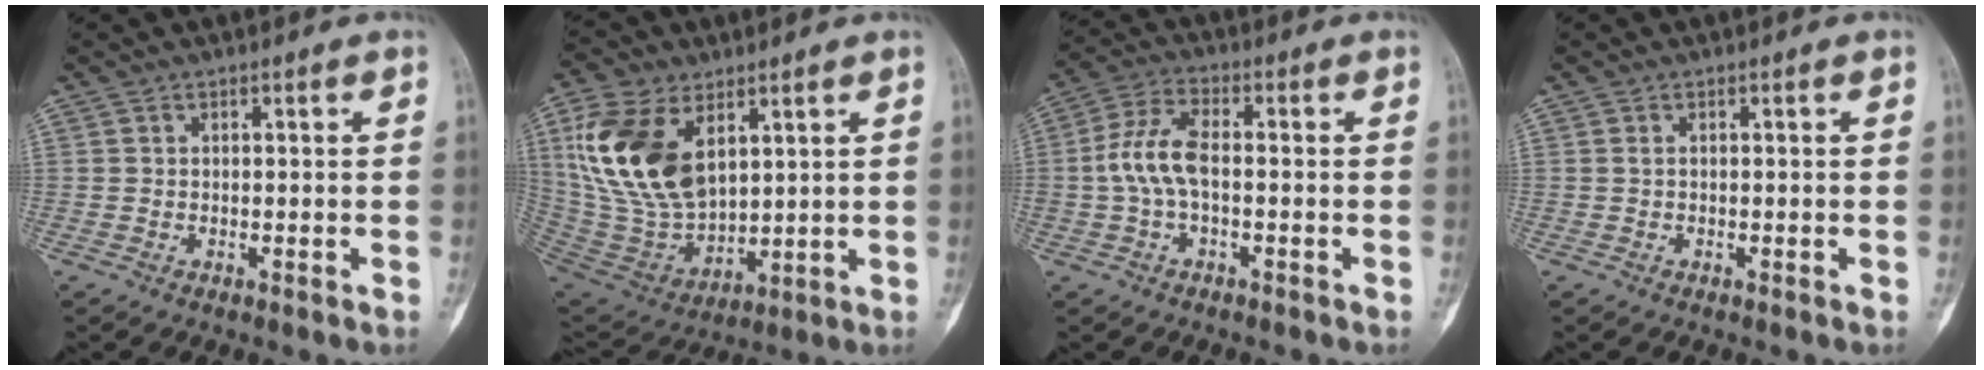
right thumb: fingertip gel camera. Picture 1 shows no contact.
{"total": 19.6, "force": [6.8, 11.6, 14.3], "torque": [-0.272, -0.027, 0.142]}
{"total": 7.9, "force": [-0.7, 3.7, 7.0], "torque": [-0.158, 0.026, -0.019]}
{"total": 0.0}